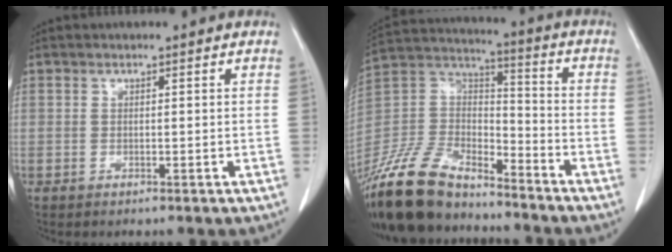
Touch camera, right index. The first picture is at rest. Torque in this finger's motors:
{"motor_torque": [0.76, -0.69, -0.03, -0.21]}